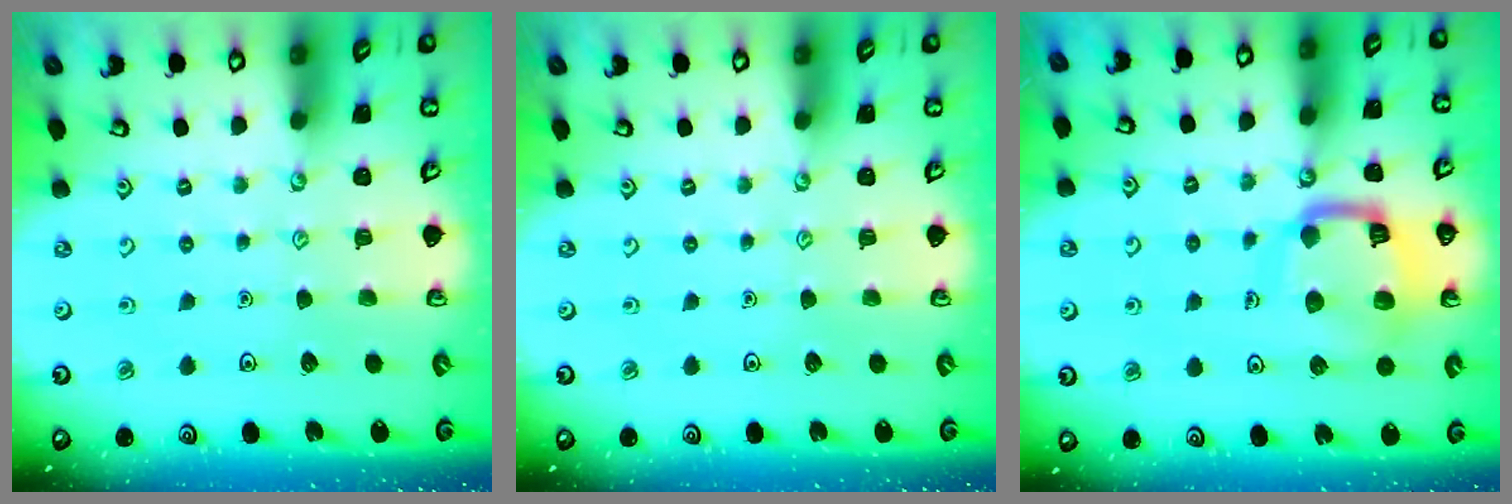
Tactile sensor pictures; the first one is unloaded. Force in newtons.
{"total": 0.0}
{"total": 14.3, "press": 14.3, "slide": 1.5}